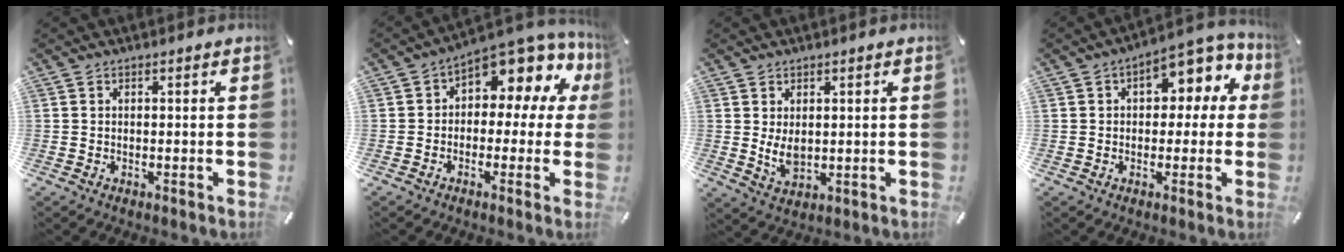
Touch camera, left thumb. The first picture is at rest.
{"total": 8.5, "force": [4.6, 4.8, 5.3], "torque": [-0.071, -0.054, 0.077]}
{"total": 4.8, "force": [0.7, 3.2, 3.6], "torque": [-0.080, -0.007, 0.011]}
{"total": 8.8, "force": [3.0, 5.8, 5.9], "torque": [-0.068, -0.021, 0.045]}